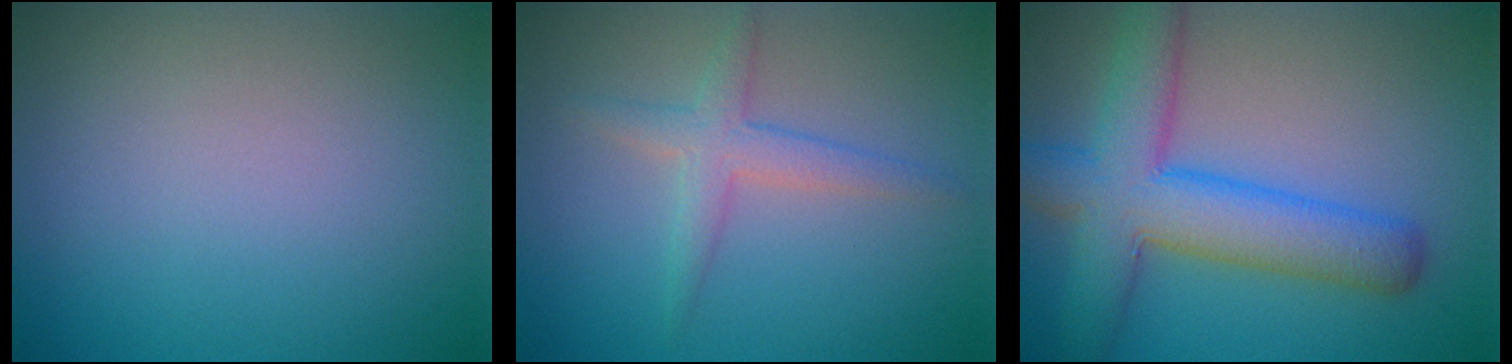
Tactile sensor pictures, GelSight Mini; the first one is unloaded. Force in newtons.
{"total": 2.5, "press": 2.5, "slide": 0.0}
{"total": 8.0, "press": 8.0, "slide": 0.4}